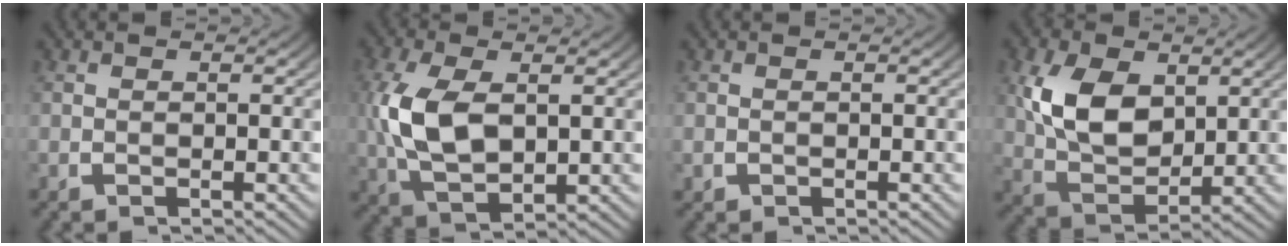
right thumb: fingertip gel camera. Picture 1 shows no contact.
{"total": 8.4, "force": [0.3, 5.2, 6.6], "torque": [-0.177, -0.025, 0.022]}
{"total": 0.6, "force": [-0.2, 0.5, 0.0], "torque": [-0.003, -0.007, 0.001]}
{"total": 8.5, "force": [1.0, 5.6, 6.3], "torque": [-0.147, -0.034, 0.033]}